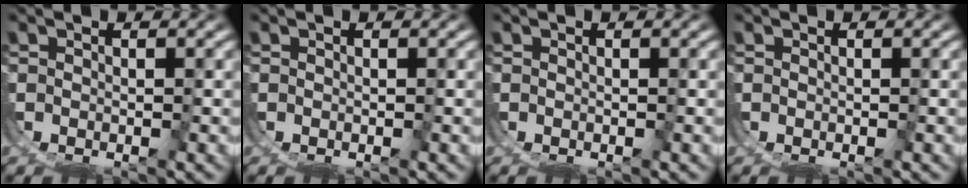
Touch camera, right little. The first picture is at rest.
{"total": 0.0}
{"total": 0.0}
{"total": 0.0}